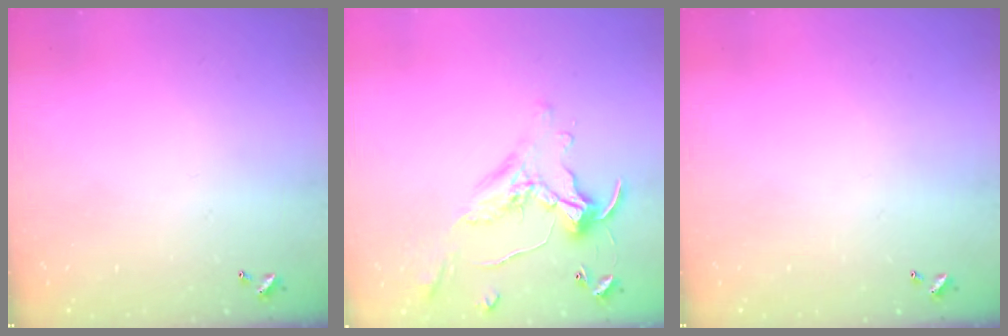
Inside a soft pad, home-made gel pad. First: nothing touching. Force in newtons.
{"total": 0.0}
{"total": 0.0}